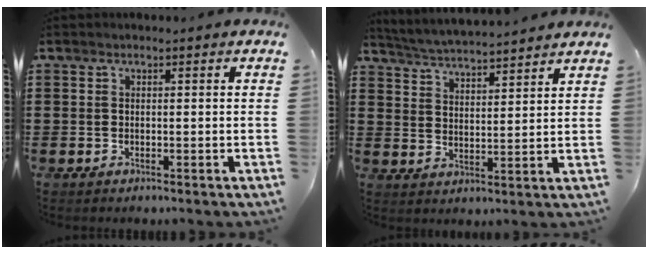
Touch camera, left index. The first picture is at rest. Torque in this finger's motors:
{"motor_torque": [2.14, 0.00, 0.12, 0.06]}